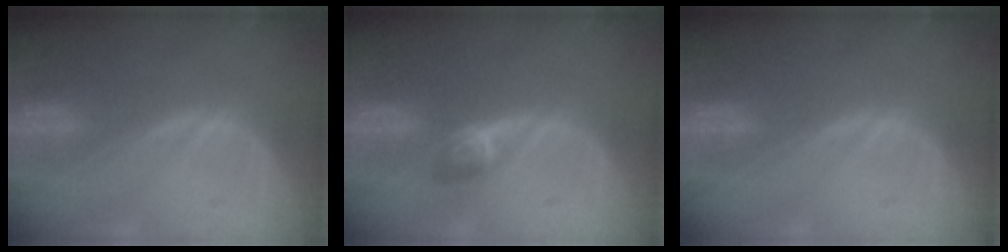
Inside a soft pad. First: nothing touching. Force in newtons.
{"total": 2.8, "press": 2.6, "slide": 1.2}
{"total": 0.0}